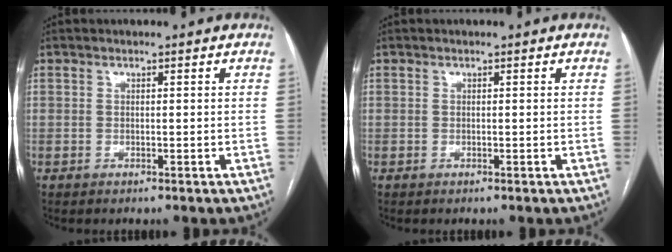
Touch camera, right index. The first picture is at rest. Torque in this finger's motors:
{"motor_torque": [0.00, 0.00, 0.00, 0.00]}